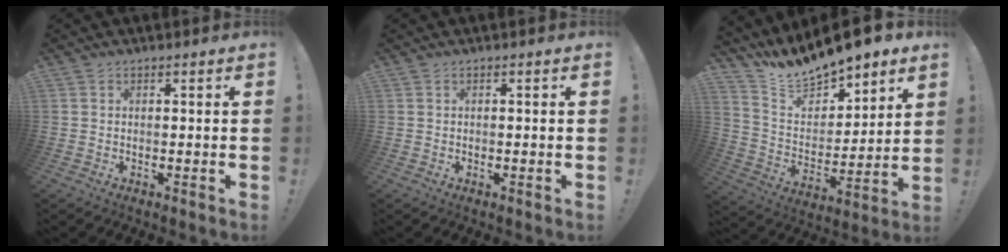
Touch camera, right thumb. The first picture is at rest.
{"total": 0.0}
{"total": 14.1, "force": [13.2, 3.7, 3.2], "torque": [-0.079, -0.113, 0.238]}